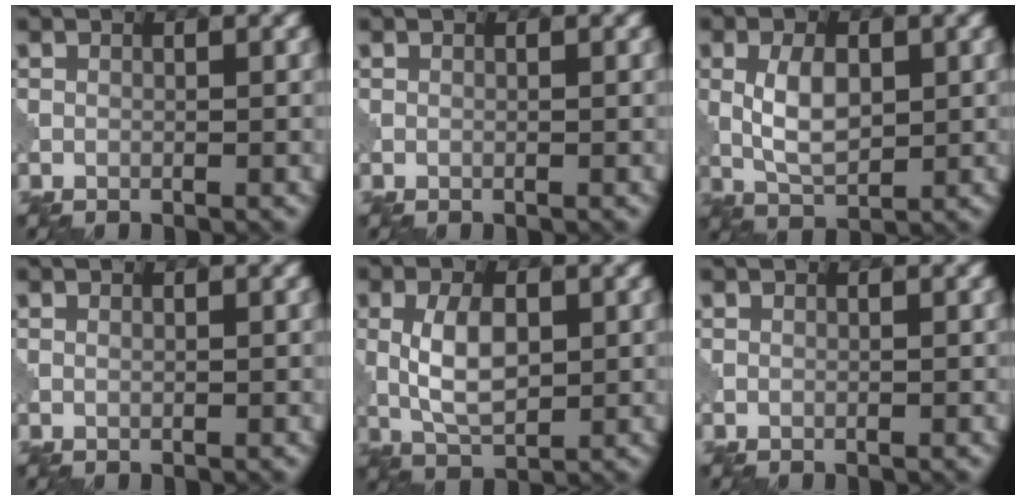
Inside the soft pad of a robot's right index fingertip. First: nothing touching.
{"total": 0.0}
{"total": 4.4, "force": [0.3, 2.3, 3.7], "torque": [-0.080, 0.003, 0.010]}
{"total": 0.0}
{"total": 4.8, "force": [0.3, 2.4, 4.2], "torque": [-0.089, 0.002, 0.008]}
{"total": 0.0}